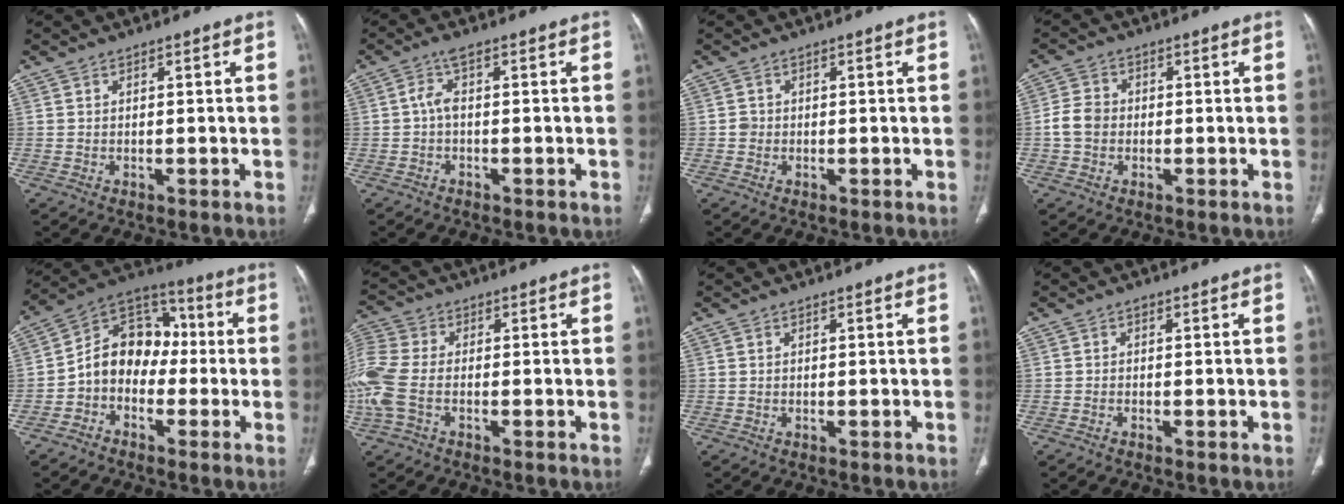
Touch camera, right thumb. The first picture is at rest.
{"total": 2.8, "force": [-0.4, 1.1, 2.5], "torque": [-0.054, 0.012, -0.011]}
{"total": 1.2, "force": [-0.2, 1.1, 0.3], "torque": [0.000, 0.004, -0.002]}
{"total": 4.6, "force": [-0.7, 3.8, 2.5], "torque": [-0.042, 0.012, -0.018]}
{"total": 11.9, "force": [-1.9, 9.4, 7.1], "torque": [-0.083, 0.051, -0.051]}
{"total": 10.7, "force": [-2.1, 6.6, 8.2], "torque": [-0.220, 0.013, -0.044]}
{"total": 0.0}
{"total": 0.6, "force": [-0.2, 0.4, 0.4], "torque": [-0.002, 0.002, -0.008]}